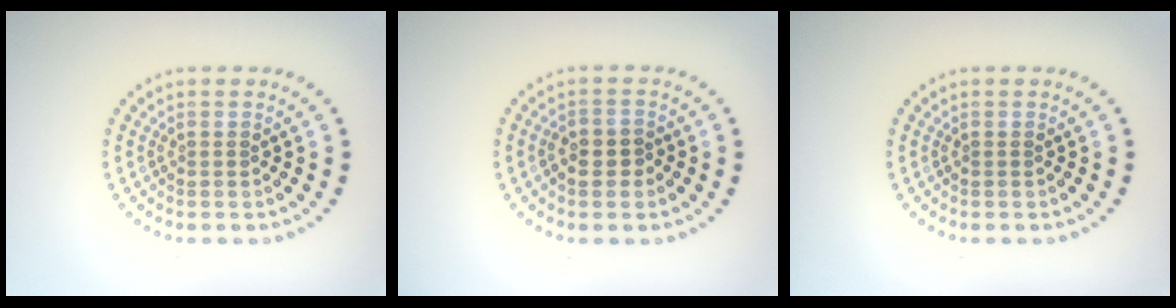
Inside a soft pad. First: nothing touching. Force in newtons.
{"total": 2.1, "press": 2.0, "slide": 0.6}
{"total": 0.0}